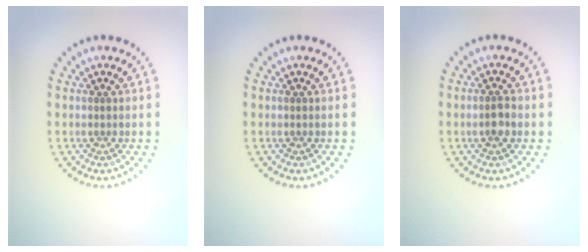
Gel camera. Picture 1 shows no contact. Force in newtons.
{"total": 0.0}
{"total": 1.7, "press": 1.6, "slide": 0.5}